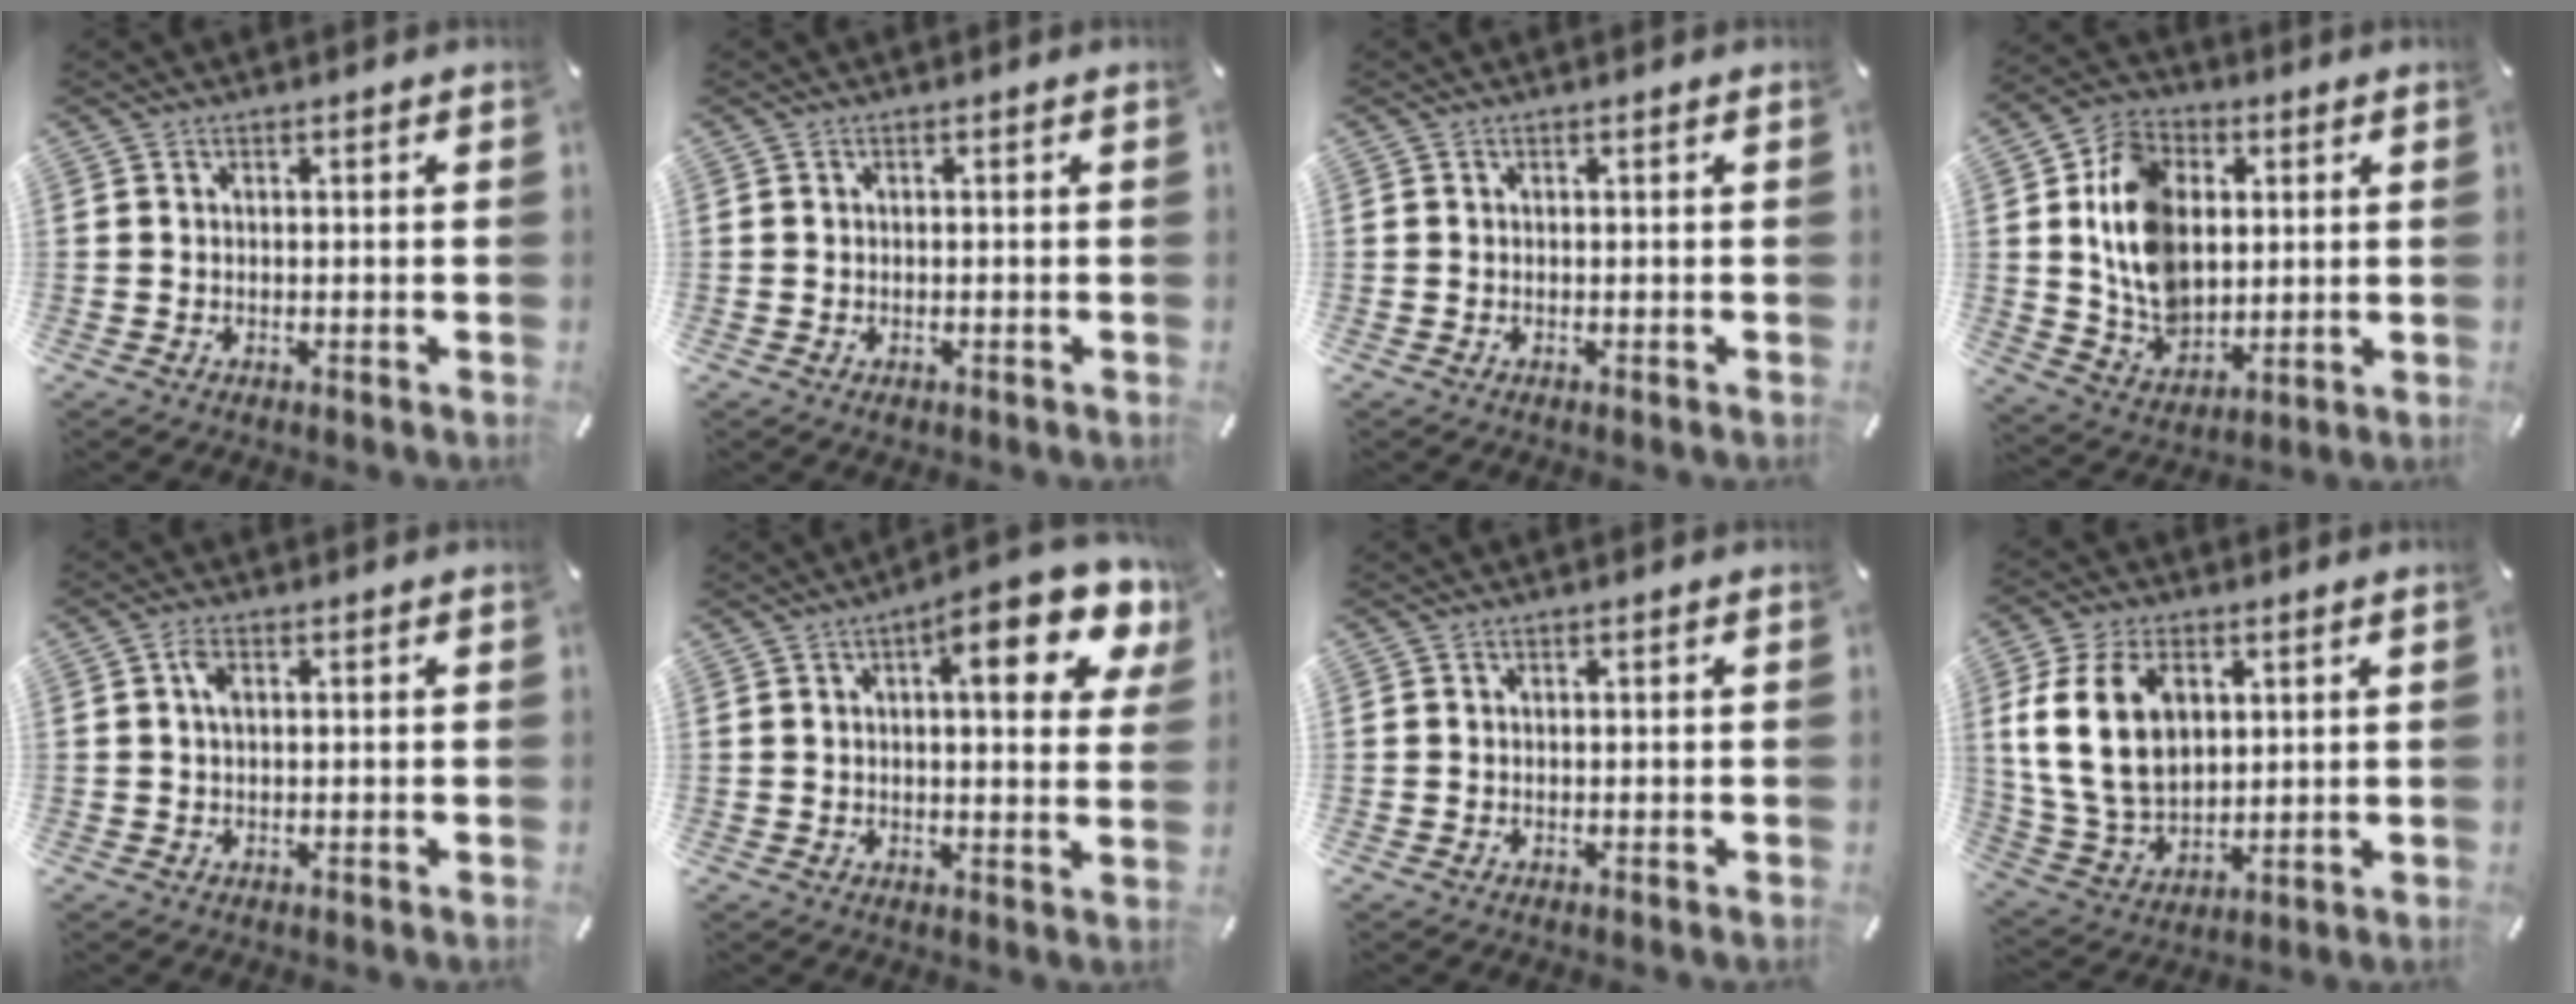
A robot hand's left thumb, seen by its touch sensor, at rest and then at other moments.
{"total": 0.6, "force": [-0.2, 0.5, 0.3], "torque": [-0.005, 0.000, -0.004]}
{"total": 0.0}
{"total": 14.4, "force": [2.3, 11.4, 8.4], "torque": [-0.181, 0.006, 0.046]}
{"total": 2.4, "force": [0.6, 1.2, 2.0], "torque": [-0.044, 0.007, 0.009]}
{"total": 13.8, "force": [6.6, 4.5, 11.2], "torque": [-0.147, -0.029, 0.100]}
{"total": 0.0}
{"total": 14.3, "force": [4.2, 9.9, 9.5], "torque": [-0.216, 0.002, 0.075]}